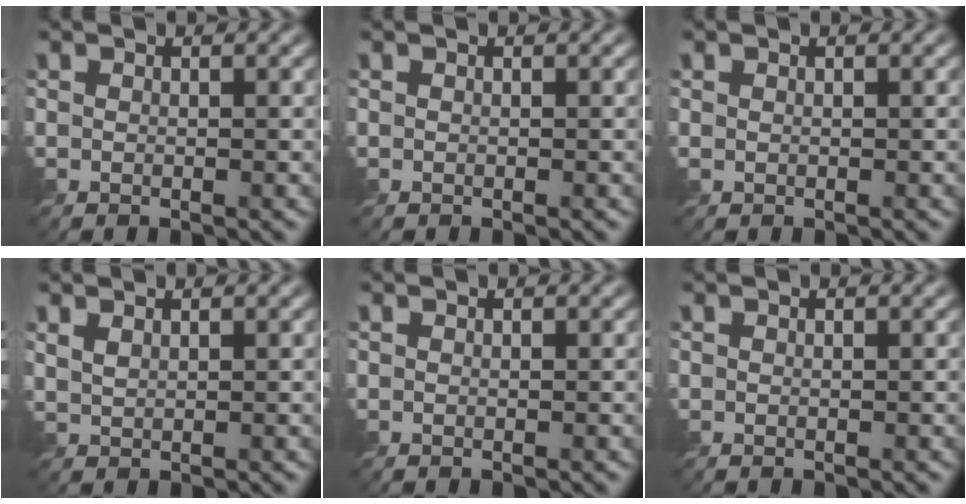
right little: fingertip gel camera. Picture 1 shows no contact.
{"total": 0.0}
{"total": 0.0}
{"total": 1.1, "force": [0.9, 0.4, 0.6], "torque": [-0.019, -0.001, 0.021]}
{"total": 0.0}
{"total": 0.0}